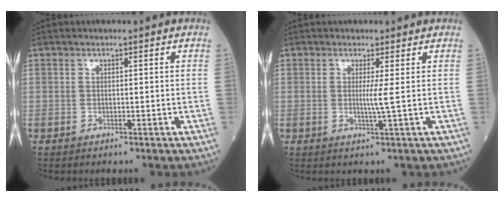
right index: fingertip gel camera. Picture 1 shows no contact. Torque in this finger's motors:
{"motor_torque": [0.01, -0.04, 0.19, 0.07]}